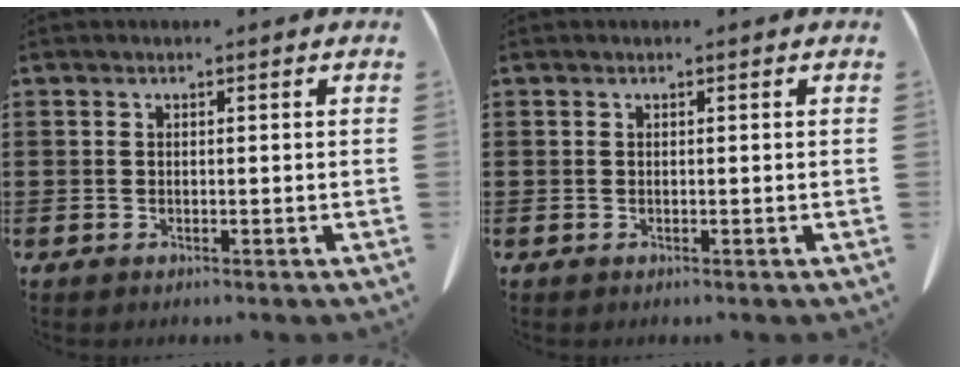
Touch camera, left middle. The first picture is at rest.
{"total": 0.0}